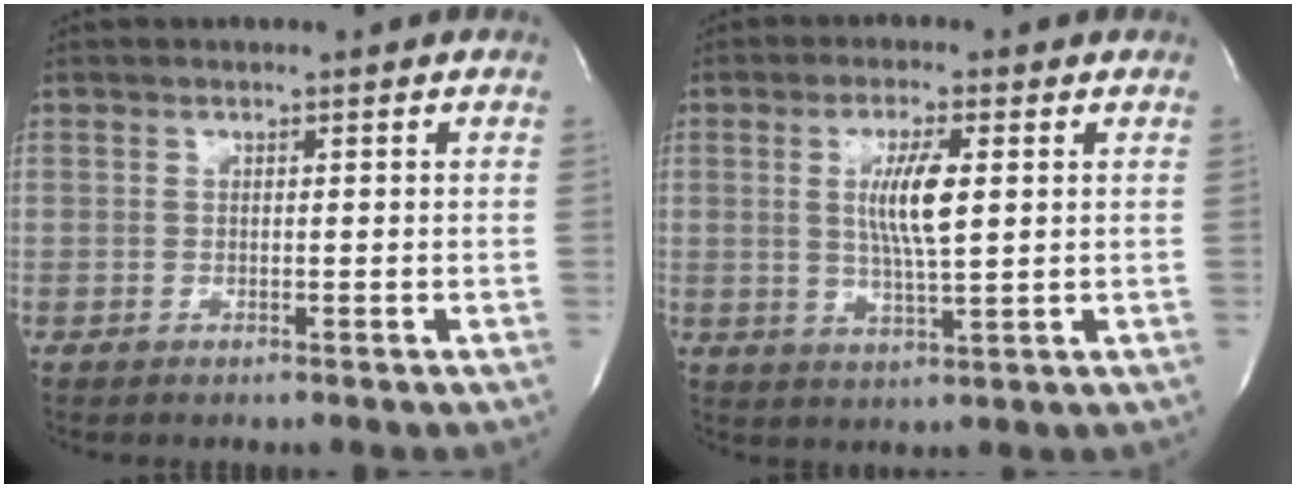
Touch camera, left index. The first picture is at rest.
{"total": 6.6, "force": [1.1, 0.8, 6.4], "torque": [-0.124, -0.007, 0.021]}